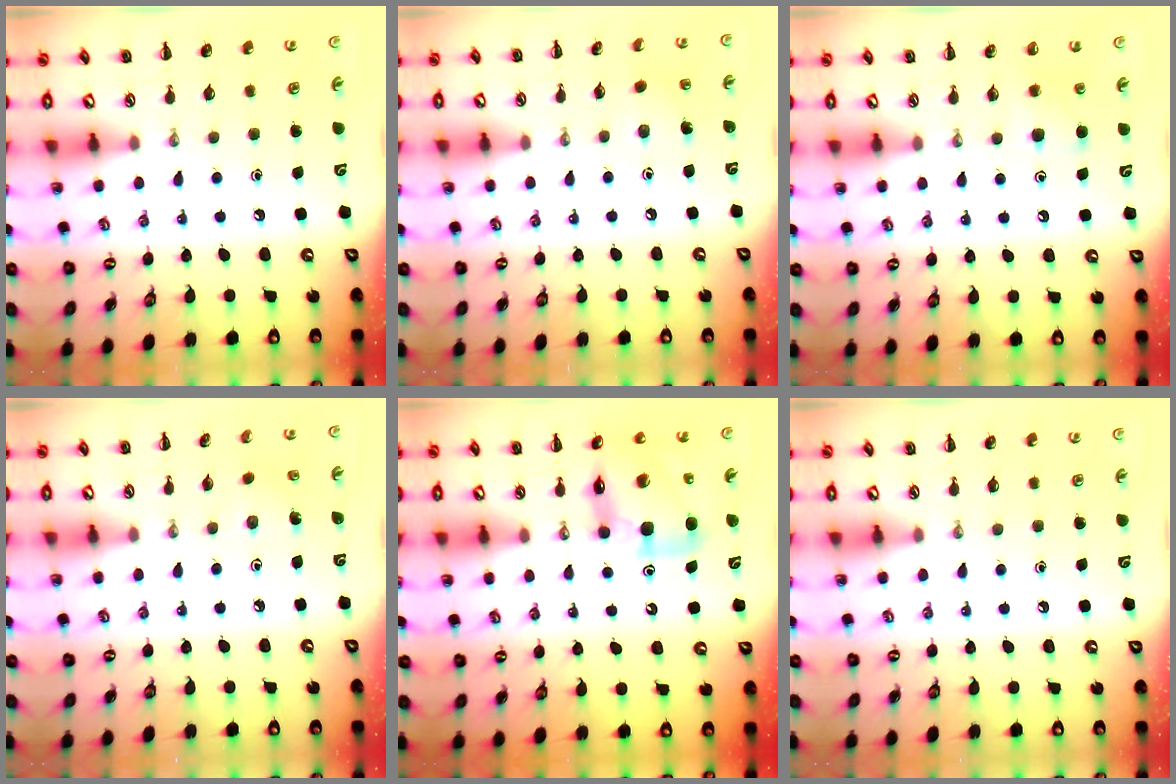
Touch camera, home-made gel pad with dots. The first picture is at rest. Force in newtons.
{"total": 2.8, "press": 2.7, "slide": 0.6}
{"total": 4.8, "press": 4.6, "slide": 1.3}
{"total": 1.5, "press": 1.4, "slide": 0.5}
{"total": 13.1, "press": 12.4, "slide": 4.2}
{"total": 0.0}